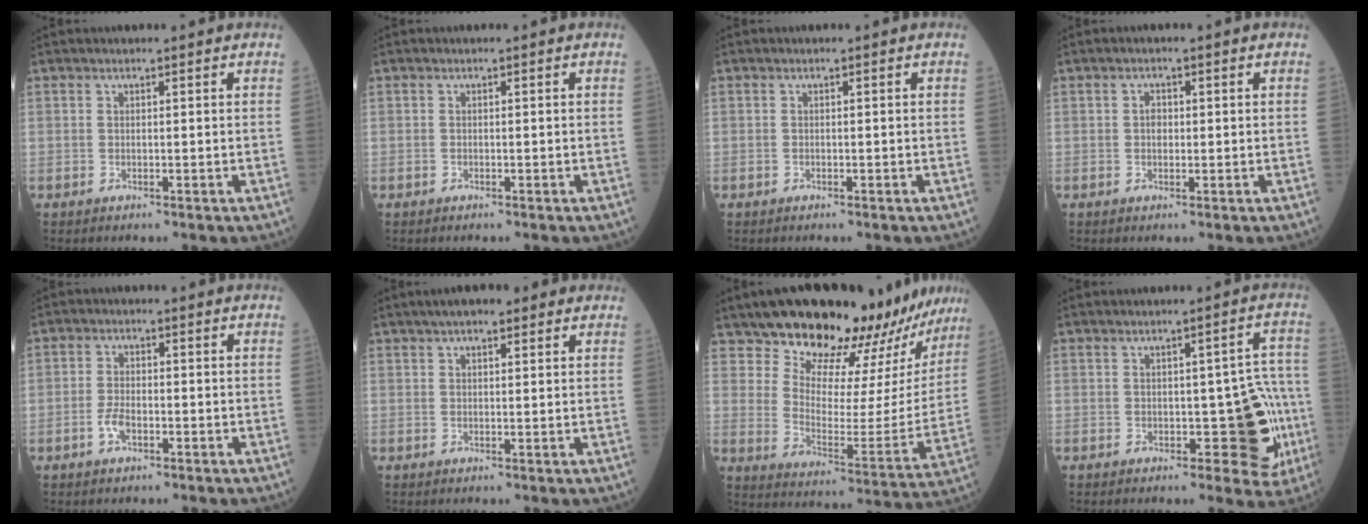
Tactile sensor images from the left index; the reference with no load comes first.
{"total": 0.0}
{"total": 0.0}
{"total": 1.5, "force": [0.0, 1.1, 1.0], "torque": [-0.018, 0.005, 0.004]}
{"total": 2.9, "force": [-1.4, 1.5, 2.1], "torque": [-0.050, 0.003, -0.025]}
{"total": 5.7, "force": [4.1, 1.8, 3.6], "torque": [-0.050, 0.032, 0.062]}
{"total": 22.4, "force": [20.2, 4.6, 8.5], "torque": [-0.118, -0.061, 0.269]}
{"total": 8.0, "force": [-1.8, 3.6, 6.9], "torque": [-0.066, 0.024, -0.010]}